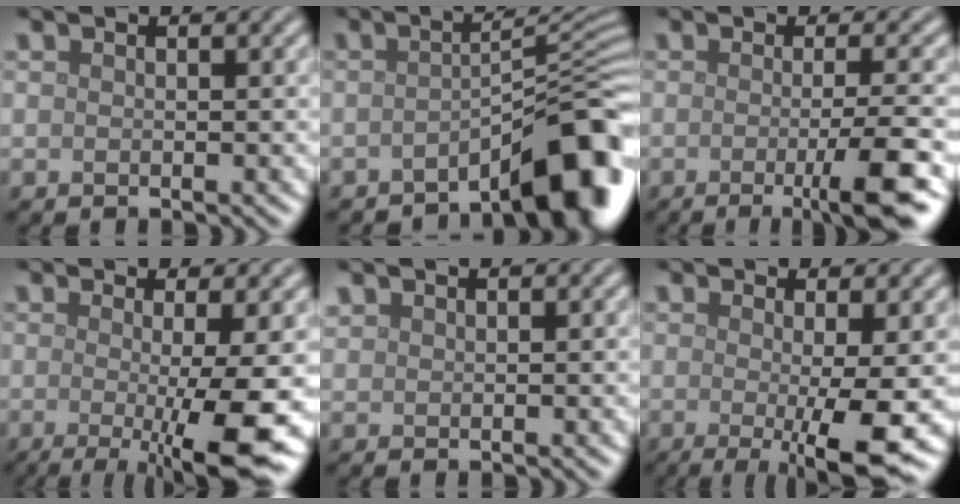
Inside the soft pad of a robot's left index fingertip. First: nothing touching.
{"total": 8.8, "force": [-4.8, 1.8, 7.1], "torque": [-0.079, 0.016, -0.080]}
{"total": 5.9, "force": [-1.5, 1.1, 5.6], "torque": [-0.077, -0.009, -0.028]}
{"total": 10.1, "force": [-1.8, 2.2, 9.7], "torque": [-0.128, -0.018, -0.023]}
{"total": 0.8, "force": [0.7, 0.3, 0.0], "torque": [-0.003, 0.002, 0.019]}
{"total": 7.1, "force": [-1.2, 1.2, 6.9], "torque": [-0.101, -0.016, -0.016]}